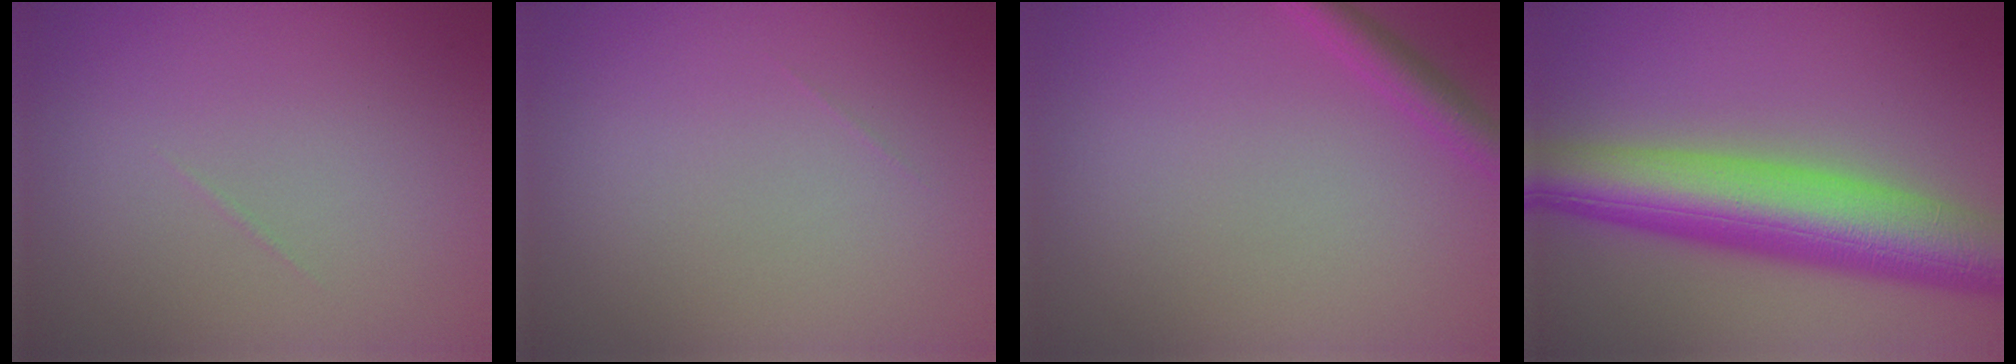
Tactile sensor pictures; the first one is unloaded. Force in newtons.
{"total": 0.0}
{"total": 2.0, "press": 2.0, "slide": 0.2}
{"total": 10.8, "press": 10.8, "slide": 0.3}